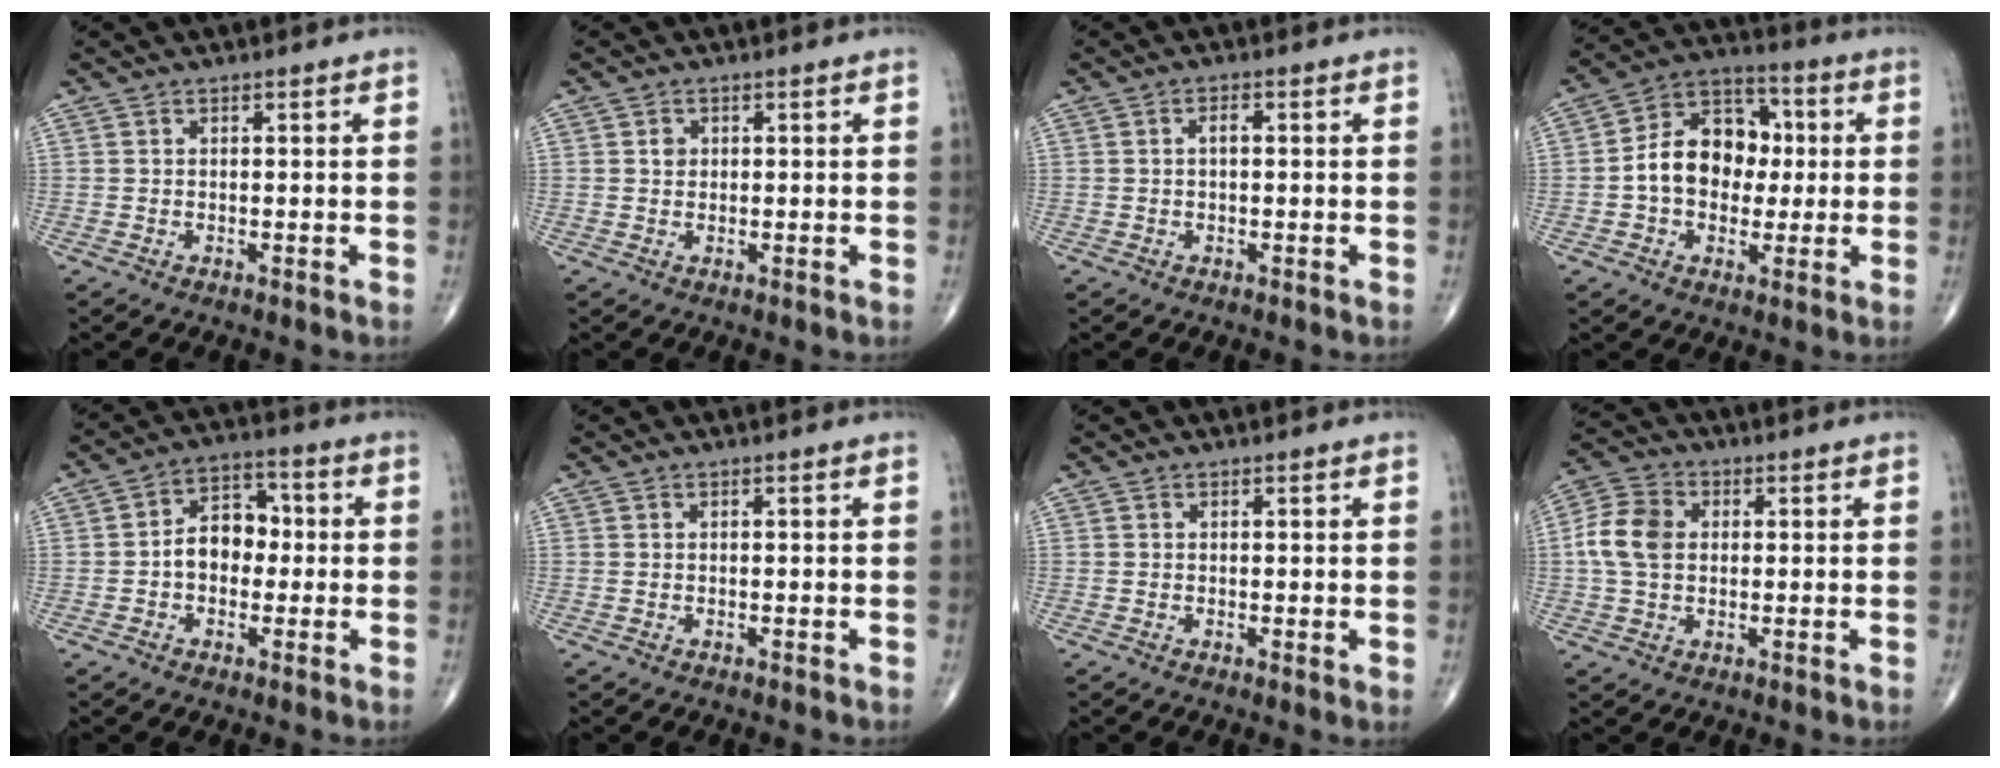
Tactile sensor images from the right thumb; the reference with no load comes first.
{"total": 1.4, "force": [0.4, 1.2, 0.6], "torque": [-0.003, 0.001, 0.006]}
{"total": 1.8, "force": [0.1, 0.8, 1.6], "torque": [-0.029, 0.006, 0.001]}
{"total": 14.0, "force": [0.0, 10.4, 9.3], "torque": [-0.113, 0.033, -0.008]}
{"total": 8.2, "force": [-0.5, 6.0, 5.6], "torque": [-0.062, 0.030, -0.021]}
{"total": 0.0}
{"total": 0.8, "force": [0.2, 0.1, 0.7], "torque": [-0.012, -0.004, -0.001]}
{"total": 8.3, "force": [0.7, 6.2, 5.4], "torque": [-0.100, 0.016, 0.005]}